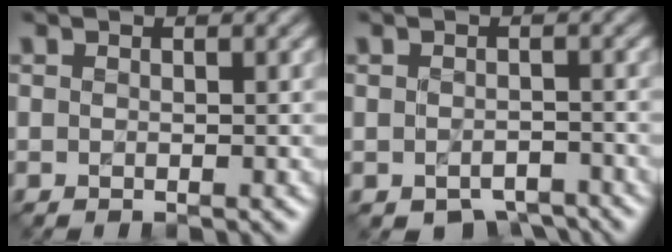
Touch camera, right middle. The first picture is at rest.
{"total": 2.9, "force": [-2.2, 1.4, 1.1], "torque": [-0.013, -0.007, -0.032]}